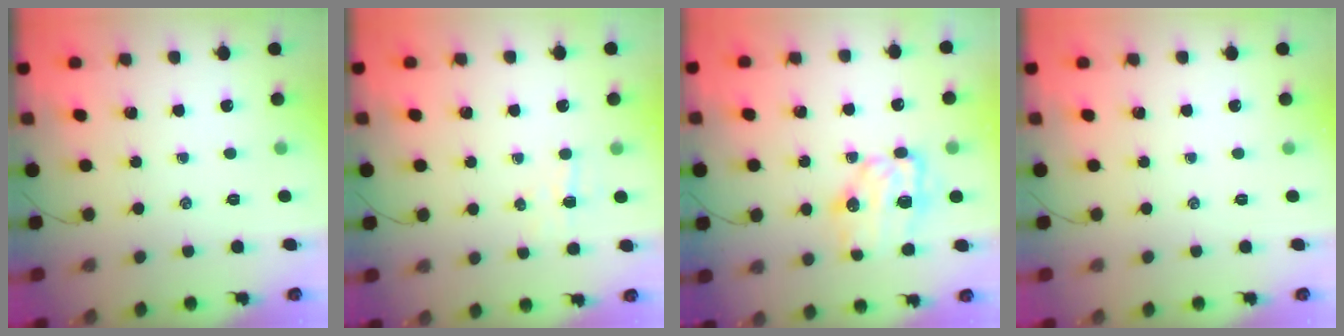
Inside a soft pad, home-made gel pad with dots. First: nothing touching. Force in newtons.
{"total": 3.7, "press": 3.6, "slide": 0.8}
{"total": 8.8, "press": 8.6, "slide": 1.6}
{"total": 0.0}